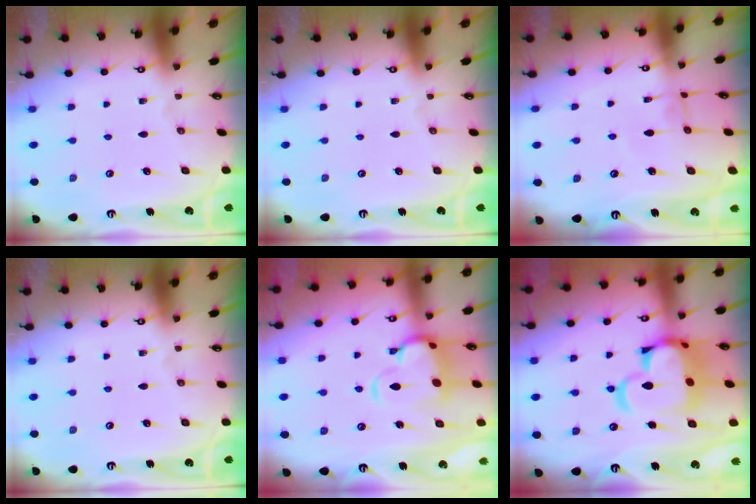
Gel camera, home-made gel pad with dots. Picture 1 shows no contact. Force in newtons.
{"total": 0.0}
{"total": 0.8, "press": 0.8, "slide": 0.3}
{"total": 0.0}
{"total": 7.1, "press": 6.9, "slide": 1.8}
{"total": 14.4, "press": 14.3, "slide": 1.8}